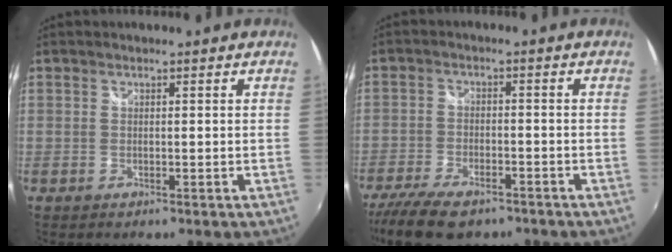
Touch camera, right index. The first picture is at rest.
{"total": 12.8, "force": [-9.7, 5.1, 6.6], "torque": [-0.161, -0.031, -0.166]}